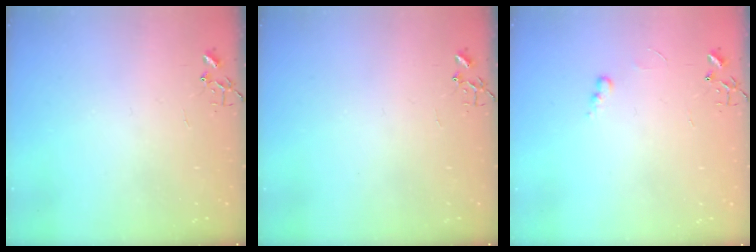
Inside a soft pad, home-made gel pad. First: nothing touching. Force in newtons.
{"total": 0.0}
{"total": 3.5, "press": 3.4, "slide": 0.5}